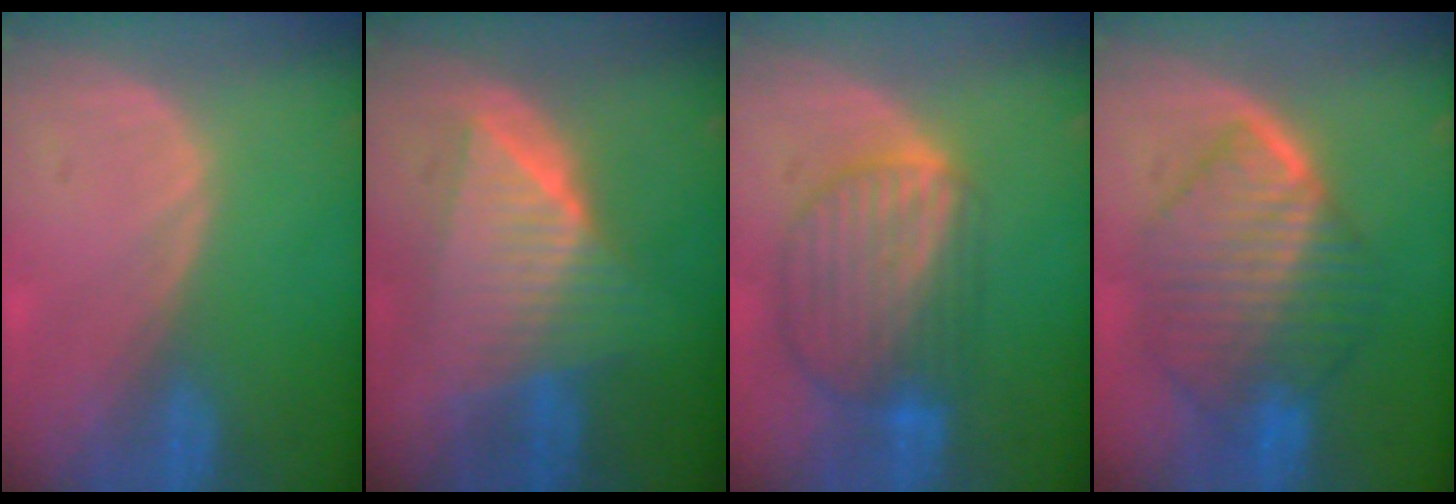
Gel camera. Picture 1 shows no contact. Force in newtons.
{"total": 8.7, "press": 8.7, "slide": 0.4}
{"total": 9.3, "press": 7.9, "slide": 4.9}
{"total": 10.5, "press": 10.5, "slide": 0.9}